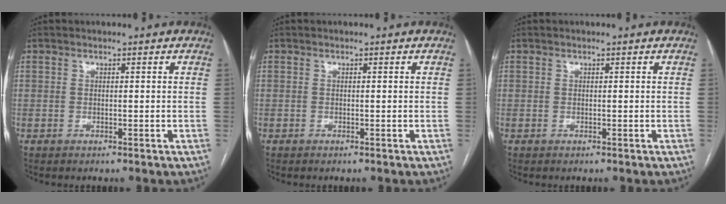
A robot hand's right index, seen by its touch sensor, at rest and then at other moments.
{"total": 0.0}
{"total": 0.0}